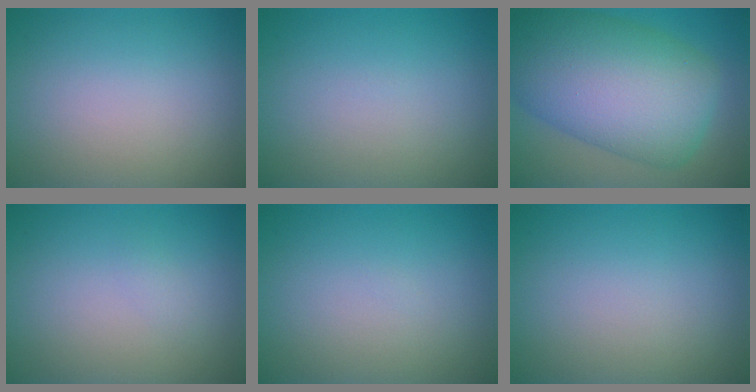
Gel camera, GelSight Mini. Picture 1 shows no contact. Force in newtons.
{"total": 0.0}
{"total": 14.0, "press": 14.0, "slide": 0.2}
{"total": 0.6, "press": 0.6, "slide": 0.1}
{"total": 0.0}
{"total": 0.0}